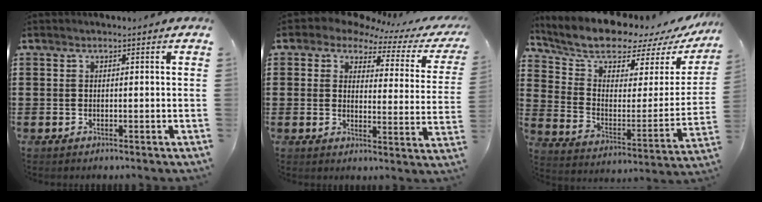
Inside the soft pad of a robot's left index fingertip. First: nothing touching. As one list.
[{"total": 3.5, "force": [2.5, 1.6, 1.9], "torque": [-0.047, -0.013, 0.037]}, {"total": 8.4, "force": [7.8, 2.1, 2.3], "torque": [-0.076, -0.067, 0.130]}]